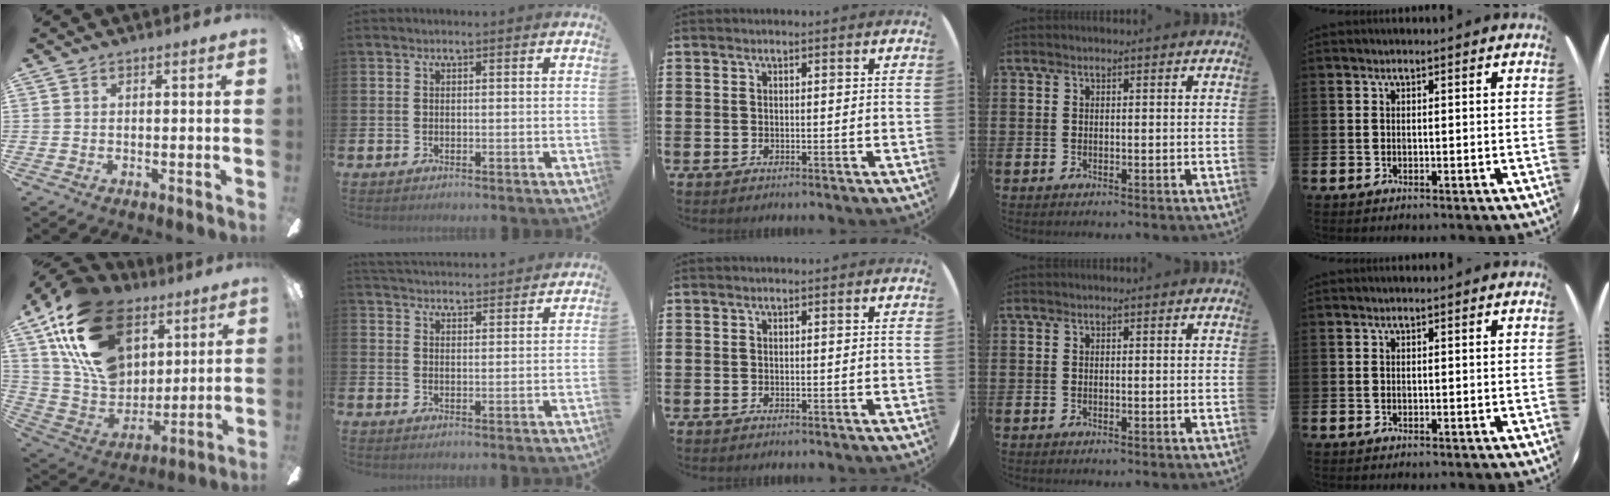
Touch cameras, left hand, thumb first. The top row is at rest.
{"thumb": {"total": 24.5, "force": [12.3, 16.1, 13.8], "torque": [-0.272, -0.047, 0.225]}, "index": {"total": 4.4, "force": [4.4, 0.3, 0.0], "torque": [-0.009, -0.031, 0.078]}}